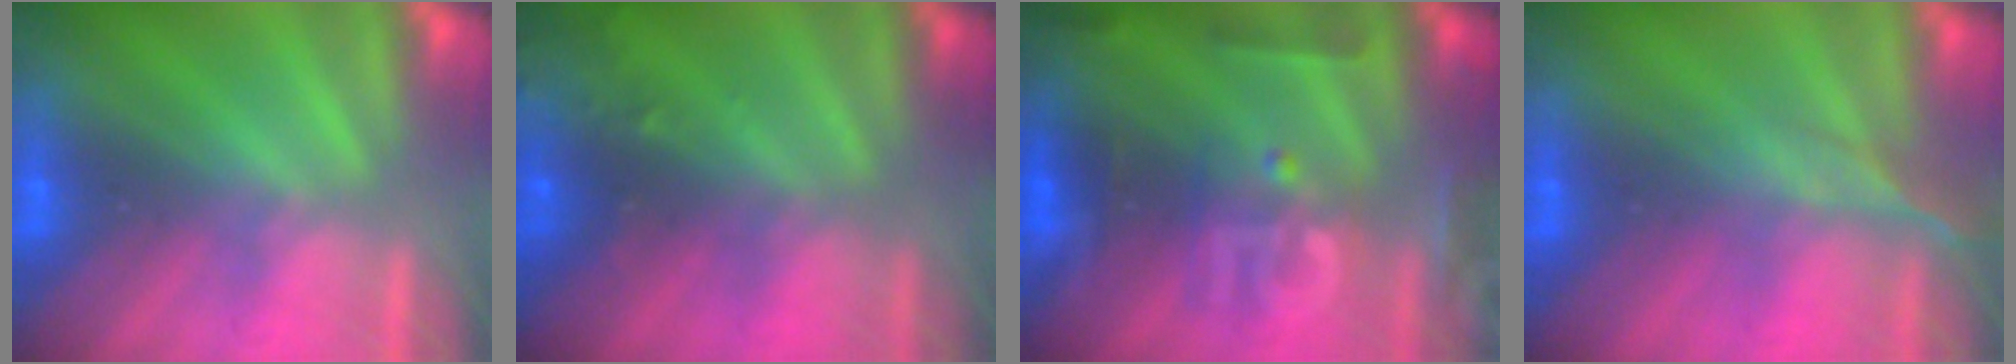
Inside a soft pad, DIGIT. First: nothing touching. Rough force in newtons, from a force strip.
{"total": 9.1}
{"total": 2.8}
{"total": 2.6}